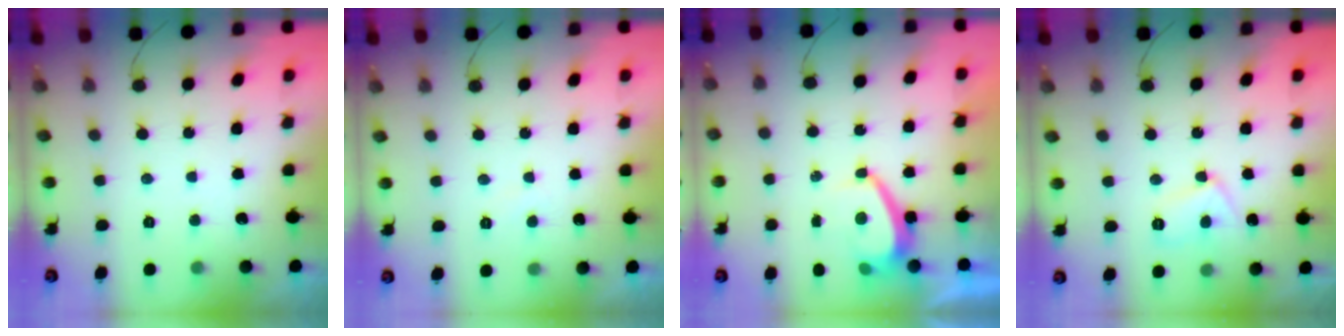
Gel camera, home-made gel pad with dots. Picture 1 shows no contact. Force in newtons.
{"total": 1.6, "press": 1.6, "slide": 0.4}
{"total": 2.8, "press": 2.7, "slide": 0.5}
{"total": 6.5, "press": 6.5, "slide": 0.6}